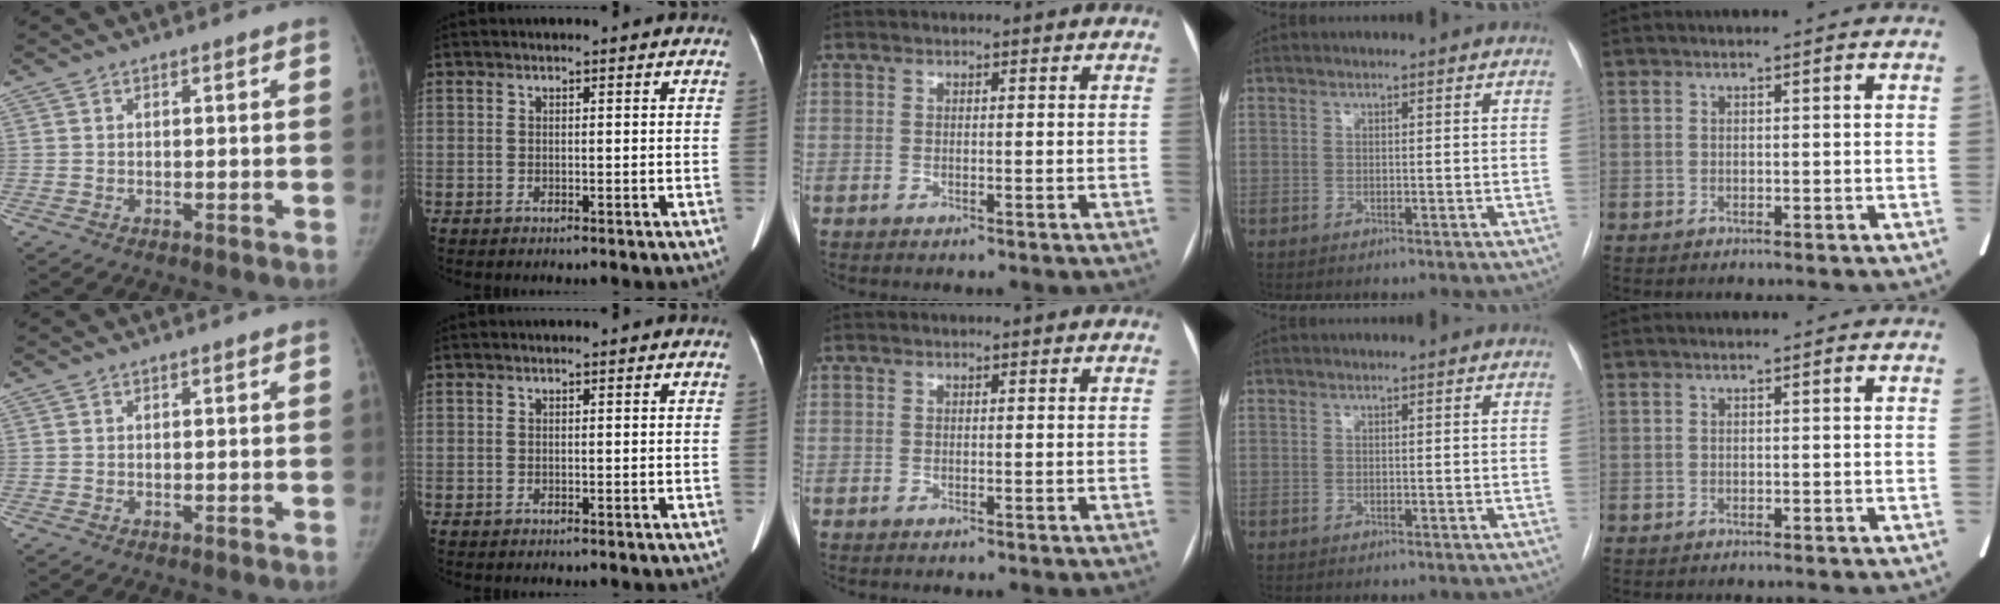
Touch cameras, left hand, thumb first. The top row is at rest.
{}